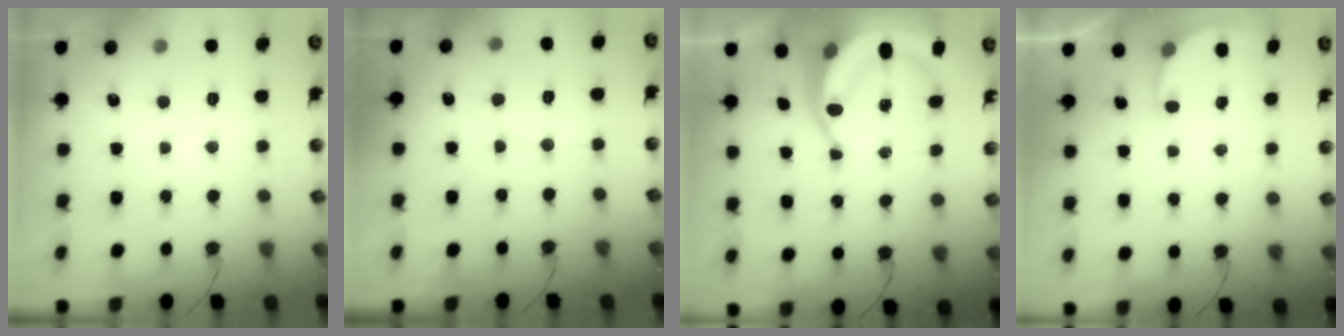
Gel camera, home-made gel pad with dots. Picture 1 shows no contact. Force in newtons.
{"total": 4.1, "press": 4.0, "slide": 0.4}
{"total": 9.5, "press": 9.5, "slide": 1.1}
{"total": 2.6, "press": 2.6, "slide": 0.2}